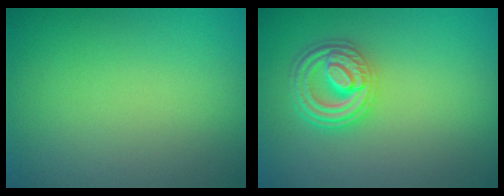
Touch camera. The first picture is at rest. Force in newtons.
{"total": 4.5, "press": 4.0, "slide": 2.1}